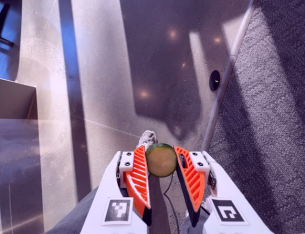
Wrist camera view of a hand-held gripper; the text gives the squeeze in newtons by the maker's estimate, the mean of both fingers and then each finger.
{"total": 6.8, "left": 6.4, "right": 7.2}